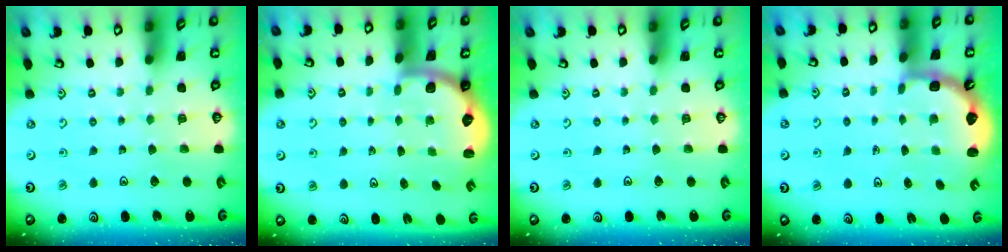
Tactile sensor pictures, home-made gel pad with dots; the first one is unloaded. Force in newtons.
{"total": 2.1, "press": 1.9, "slide": 0.8}
{"total": 0.0}
{"total": 2.5, "press": 2.1, "slide": 1.3}